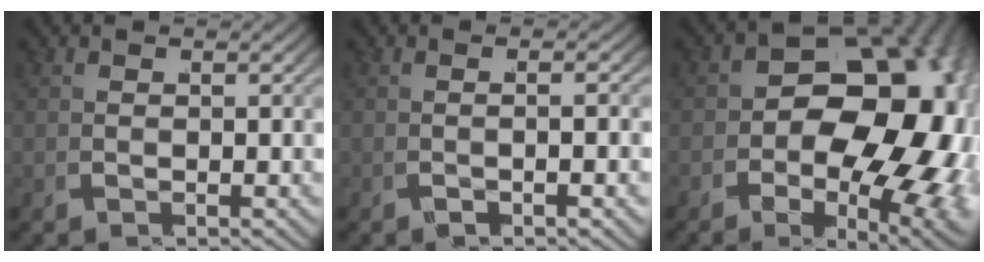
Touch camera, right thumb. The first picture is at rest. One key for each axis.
{"total": 1.6, "fx": -0.6, "fy": 0.4, "fz": 1.5, "tx": -0.033, "ty": 0.007, "tz": -0.008}
{"total": 19.4, "fx": -0.5, "fy": 12.0, "fz": 15.2, "tx": -0.197, "ty": -0.036, "tz": 0.002}